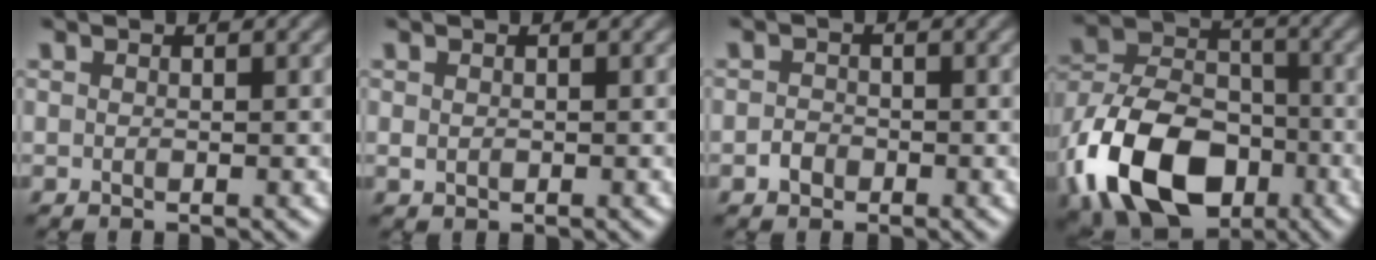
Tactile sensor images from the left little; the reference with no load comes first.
{"total": 0.6, "force": [0.0, 0.5, 0.3], "torque": [-0.007, -0.001, 0.004]}
{"total": 1.2, "force": [-0.7, 0.9, 0.3], "torque": [-0.001, 0.004, -0.015]}
{"total": 13.5, "force": [-6.1, 8.6, 8.4], "torque": [-0.182, -0.014, -0.122]}